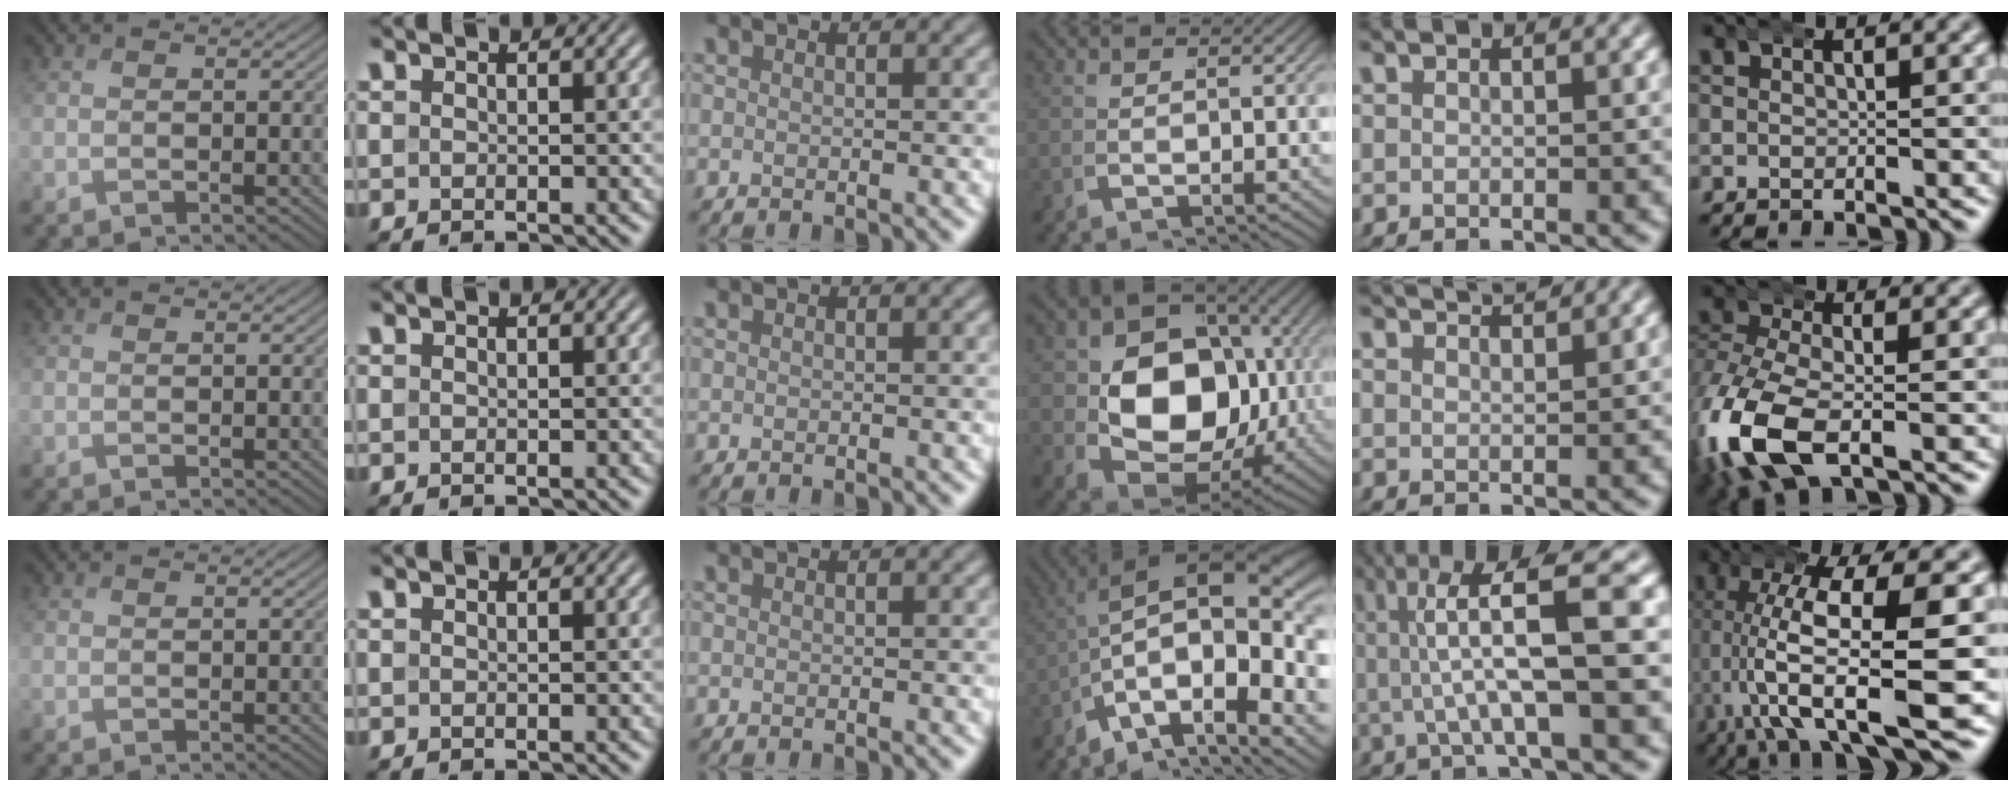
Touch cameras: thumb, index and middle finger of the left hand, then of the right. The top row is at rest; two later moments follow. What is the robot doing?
{"motion": "wrap", "object": "bandana"}